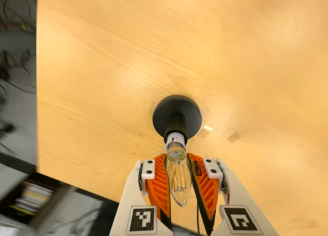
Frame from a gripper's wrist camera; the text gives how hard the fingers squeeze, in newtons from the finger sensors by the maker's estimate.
{"total": 18.8, "left": 18.7, "right": 18.8}